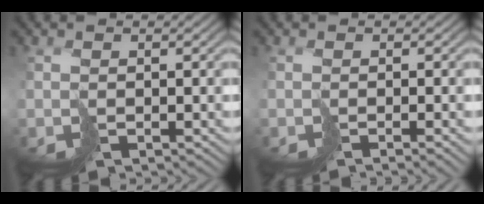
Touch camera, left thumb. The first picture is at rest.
{"total": 2.1, "force": [-0.7, 0.3, 1.9], "torque": [-0.021, -0.001, -0.019]}